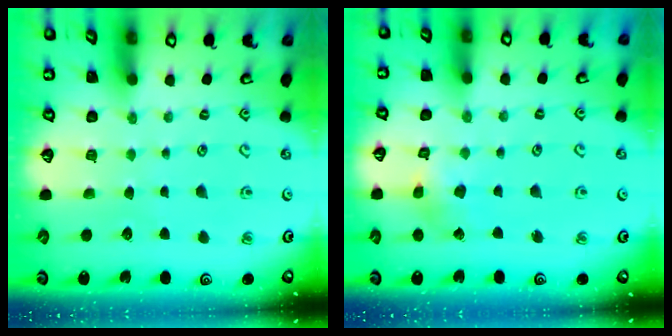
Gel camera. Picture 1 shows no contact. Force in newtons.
{"total": 3.1, "press": 3.1, "slide": 0.2}